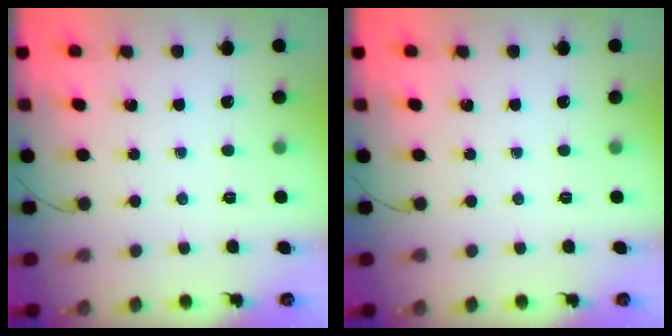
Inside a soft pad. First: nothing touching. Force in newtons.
{"total": 0.0}